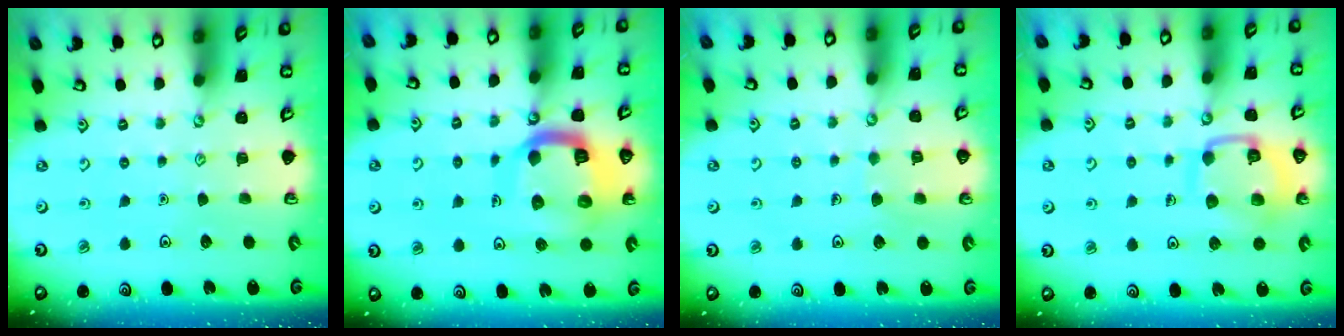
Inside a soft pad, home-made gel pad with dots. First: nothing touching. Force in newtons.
{"total": 15.8, "press": 15.7, "slide": 1.9}
{"total": 5.6, "press": 5.6, "slide": 0.4}
{"total": 11.9, "press": 11.8, "slide": 1.0}